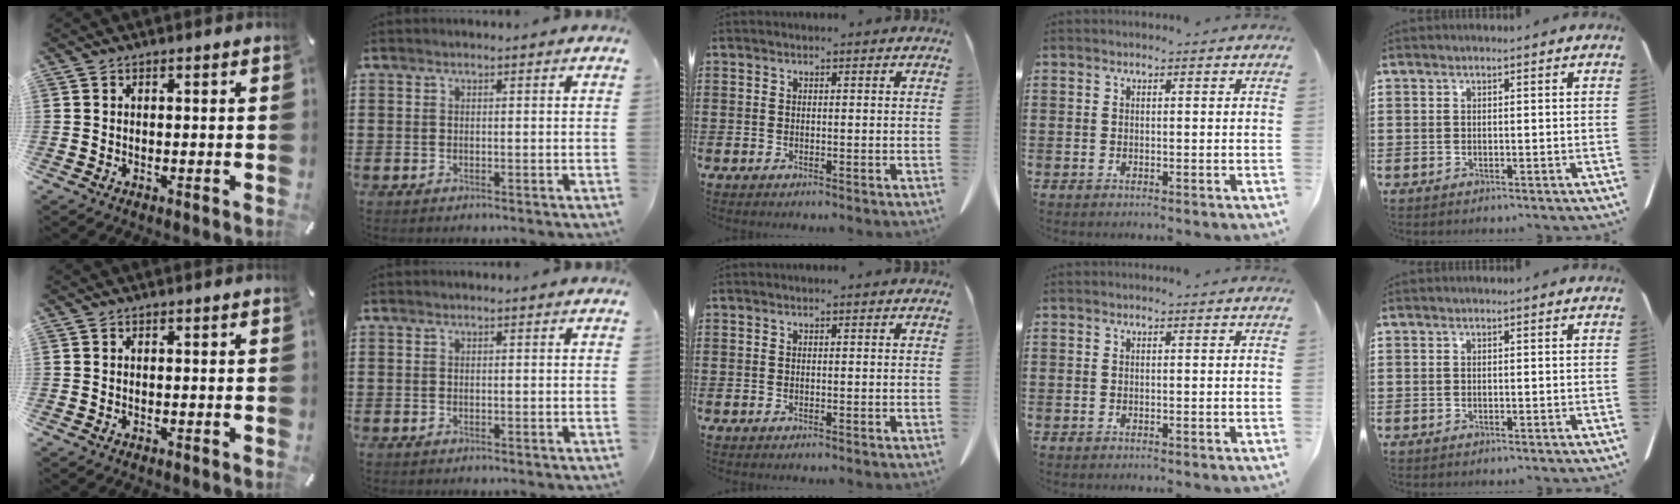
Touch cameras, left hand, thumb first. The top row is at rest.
{}